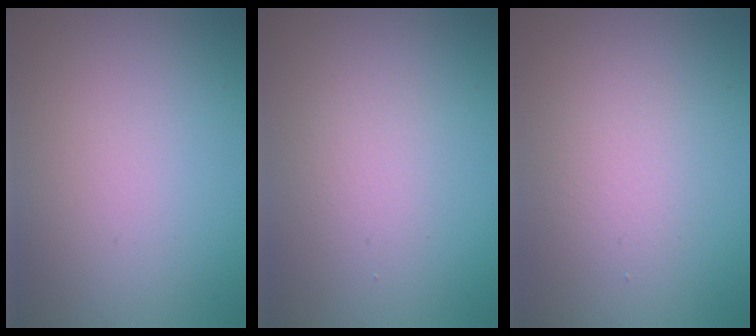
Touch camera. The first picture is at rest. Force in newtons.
{"total": 1.7, "press": 1.6, "slide": 0.1}
{"total": 2.1, "press": 2.1, "slide": 0.0}